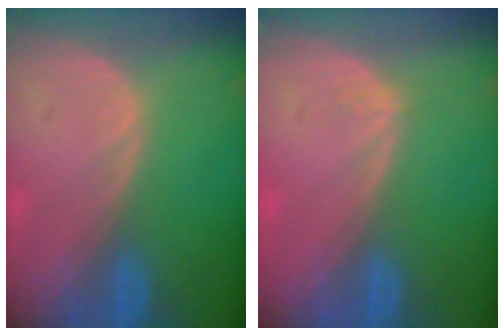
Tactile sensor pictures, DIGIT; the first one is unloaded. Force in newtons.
{"total": 0.6, "press": 0.4, "slide": 0.5}